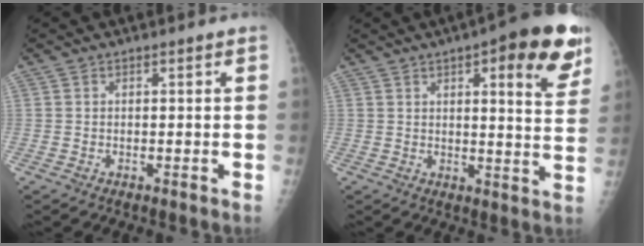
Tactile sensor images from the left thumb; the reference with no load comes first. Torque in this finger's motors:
{"motor_torque": [0.24, 0.60, 0.32, 0.03, 0.14]}